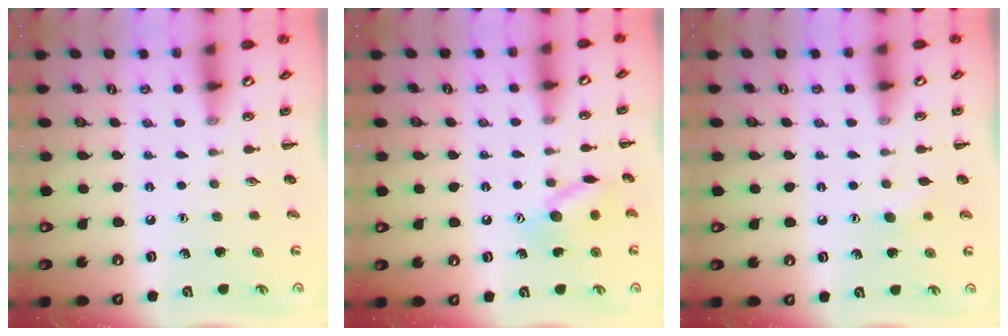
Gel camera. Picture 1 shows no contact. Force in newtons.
{"total": 10.5, "press": 10.5, "slide": 0.6}
{"total": 5.0, "press": 4.9, "slide": 1.3}